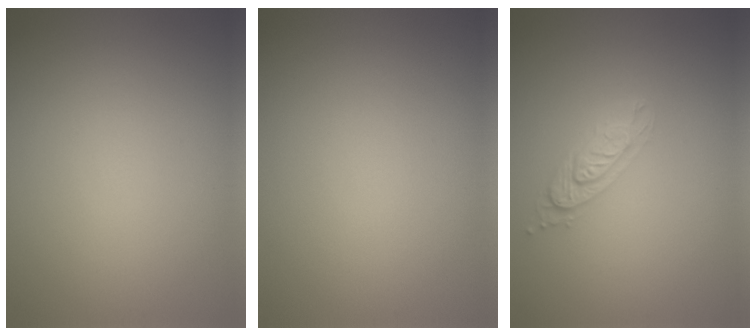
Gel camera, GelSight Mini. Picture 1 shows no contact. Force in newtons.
{"total": 0.0}
{"total": 2.0, "press": 1.9, "slide": 0.6}